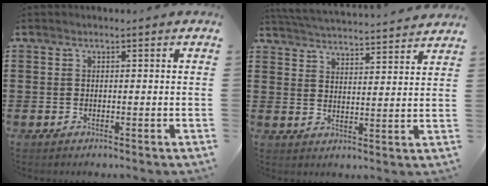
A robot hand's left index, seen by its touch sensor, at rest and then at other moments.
{"total": 4.4, "force": [4.3, -0.5, 0.2], "torque": [-0.023, -0.033, 0.073]}